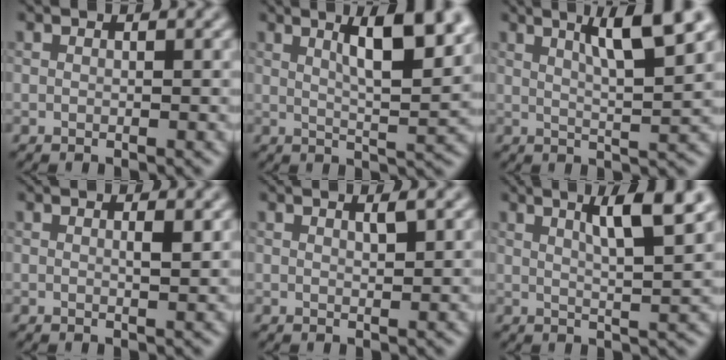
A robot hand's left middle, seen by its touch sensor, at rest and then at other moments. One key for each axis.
{"total": 8.1, "fx": 3.4, "fy": 2.1, "fz": 7.1, "tx": -0.091, "ty": 0.011, "tz": 0.052}
{"total": 6.6, "fx": 3.1, "fy": 1.2, "fz": 5.7, "tx": -0.080, "ty": 0.008, "tz": 0.050}
{"total": 1.1, "fx": 0.3, "fy": 0.2, "fz": 1.1, "tx": -0.018, "ty": 0.000, "tz": 0.001}
{"total": 1.1, "fx": 0.6, "fy": 0.2, "fz": 0.9, "tx": -0.018, "ty": -0.001, "tz": 0.009}
{"total": 5.6, "fx": 2.6, "fy": 0.9, "fz": 4.9, "tx": -0.072, "ty": 0.003, "tz": 0.040}